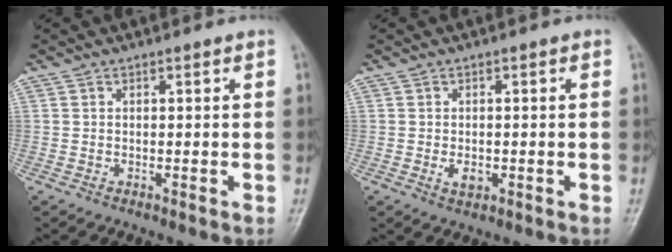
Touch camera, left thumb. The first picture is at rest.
{"total": 2.5, "force": [-0.6, 1.6, 1.8], "torque": [-0.025, -0.001, -0.009]}